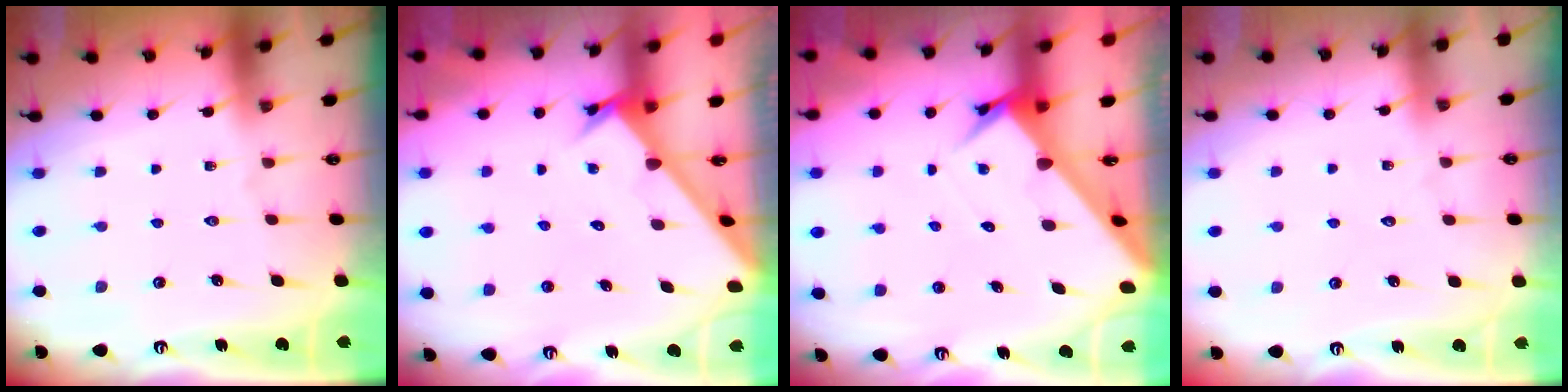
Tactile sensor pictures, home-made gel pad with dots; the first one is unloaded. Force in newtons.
{"total": 2.6, "press": 2.6, "slide": 0.2}
{"total": 3.8, "press": 3.8, "slide": 0.3}
{"total": 2.1, "press": 2.1, "slide": 0.3}